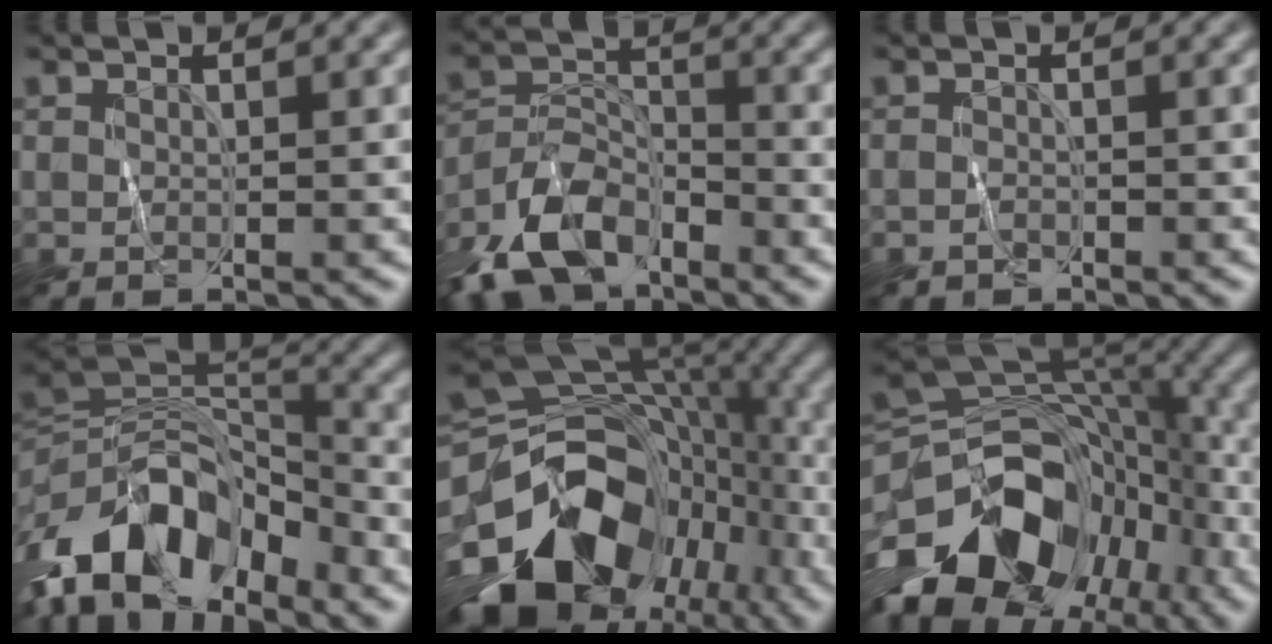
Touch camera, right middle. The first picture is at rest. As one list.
[{"total": 7.6, "force": [-5.9, 3.5, 3.3], "torque": [-0.070, 0.001, -0.127]}, {"total": 0.8, "force": [-0.7, 0.1, -0.3], "torque": [0.012, -0.001, -0.012]}, {"total": 12.3, "force": [-7.6, 6.1, 7.5], "torque": [-0.136, 0.011, -0.148]}, {"total": 15.5, "force": [-7.1, 10.5, 8.9], "torque": [-0.173, -0.021, -0.120]}, {"total": 15.1, "force": [-8.5, 8.8, 8.8], "torque": [-0.167, 0.003, -0.153]}]